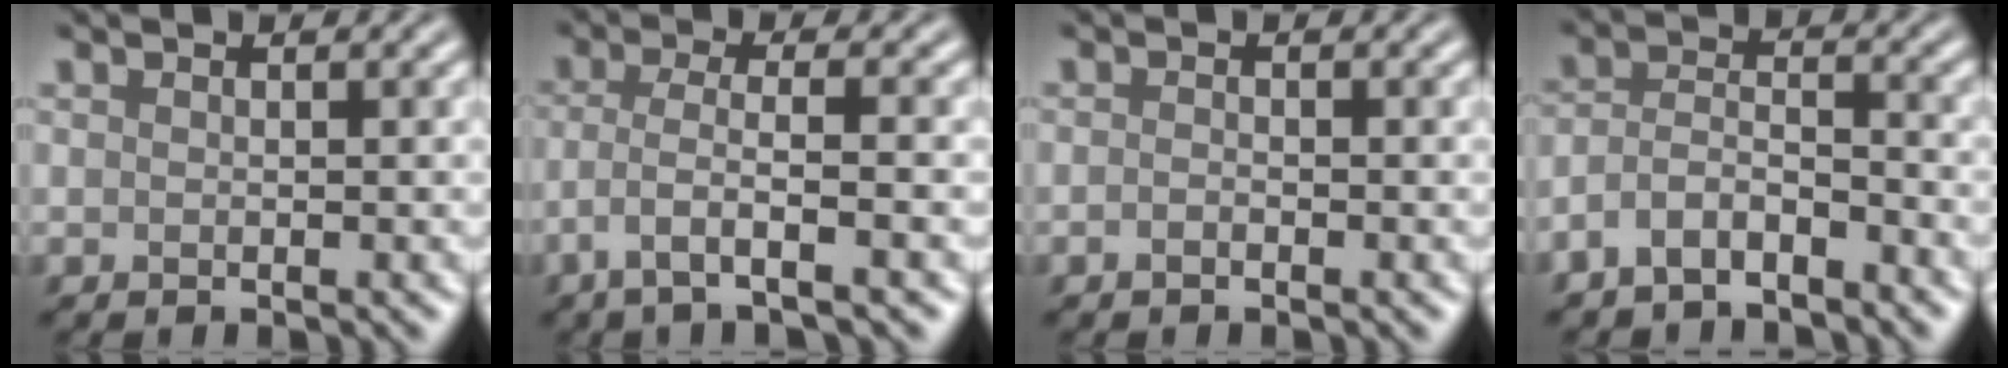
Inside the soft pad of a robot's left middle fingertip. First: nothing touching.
{"total": 4.0, "force": [-2.0, 0.7, 3.3], "torque": [-0.064, 0.000, -0.047]}
{"total": 0.6, "force": [-0.4, 0.2, 0.4], "torque": [-0.009, -0.001, -0.009]}
{"total": 3.7, "force": [-2.8, 1.4, 1.9], "torque": [-0.040, 0.003, -0.065]}